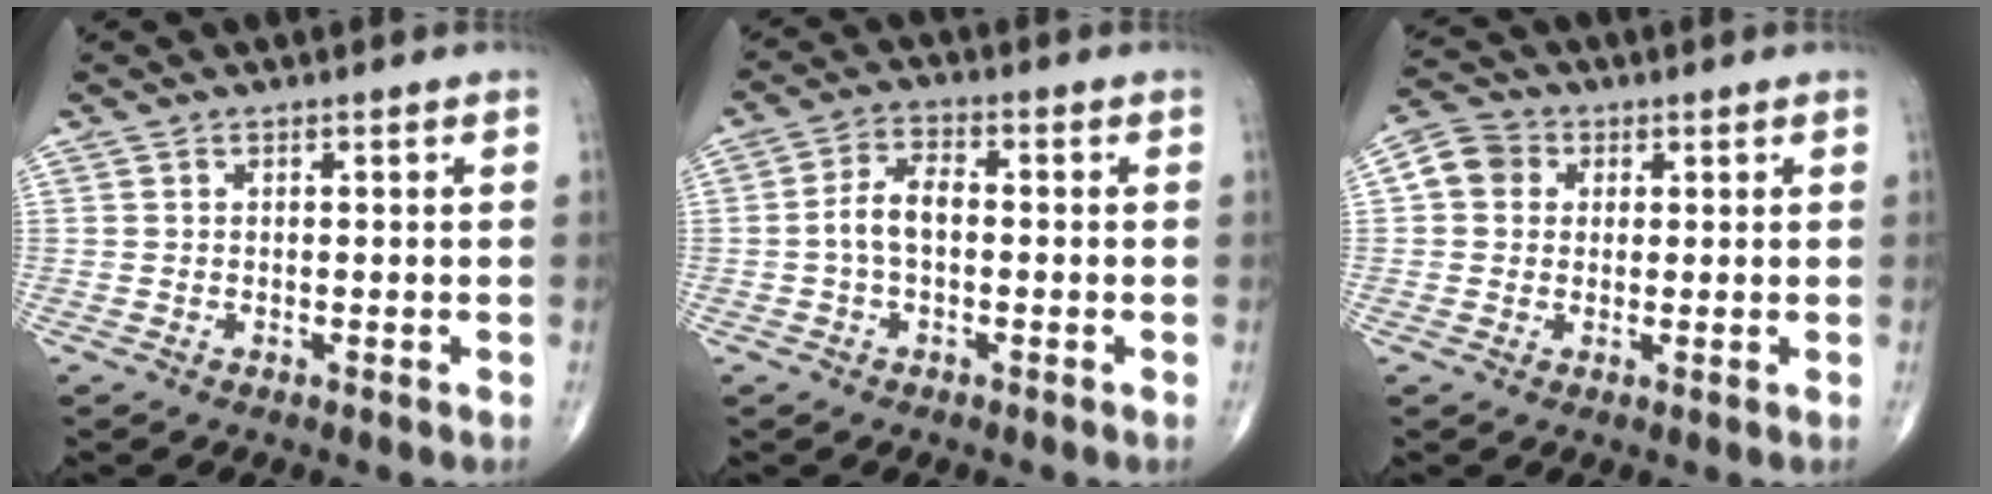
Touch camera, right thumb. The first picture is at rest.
{"total": 5.6, "force": [-0.7, 3.1, 4.5], "torque": [-0.085, 0.022, -0.020]}
{"total": 6.0, "force": [1.2, 5.3, 2.5], "torque": [-0.032, 0.010, 0.011]}